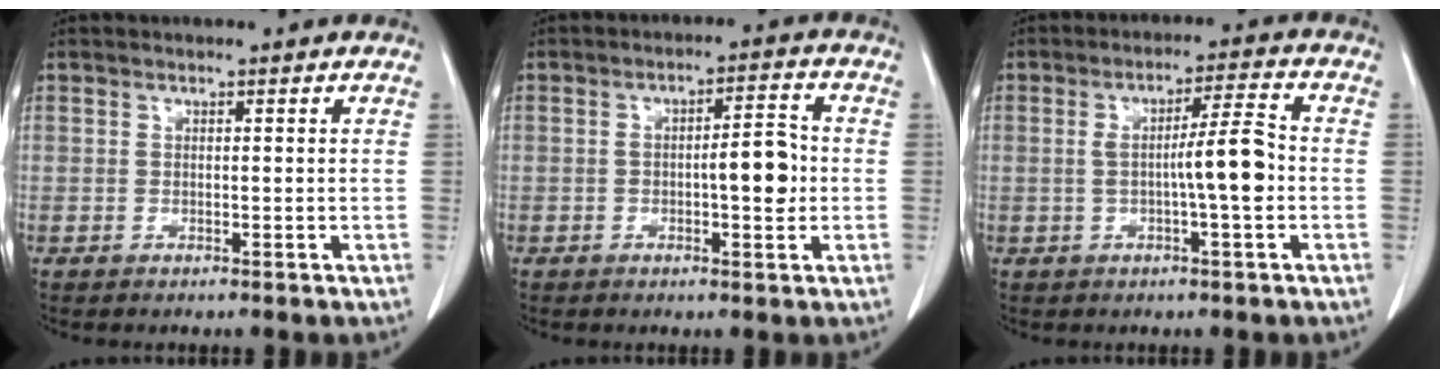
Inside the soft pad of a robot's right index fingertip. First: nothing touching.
{"total": 6.2, "force": [-0.7, 1.6, 5.9], "torque": [-0.087, 0.014, -0.008]}
{"total": 7.0, "force": [-0.9, 0.1, 7.0], "torque": [-0.113, 0.010, -0.015]}